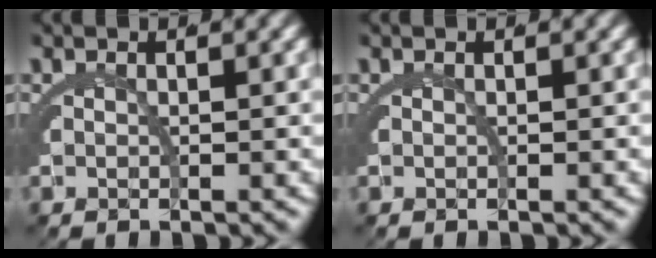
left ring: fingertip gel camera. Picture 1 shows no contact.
{"total": 0.0}